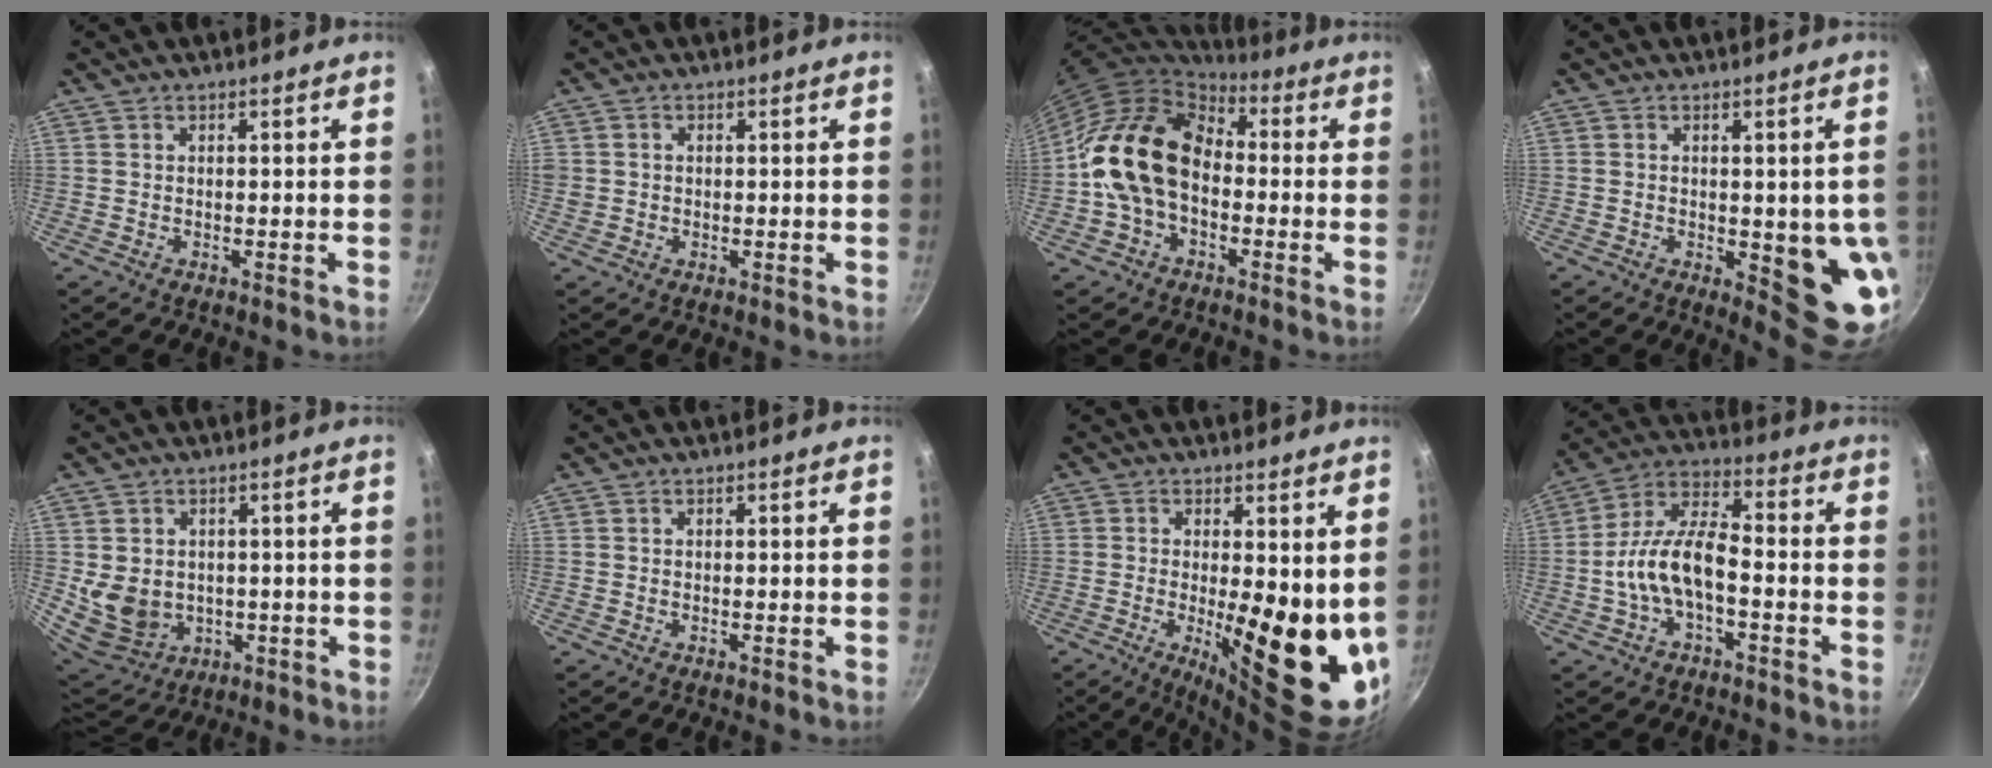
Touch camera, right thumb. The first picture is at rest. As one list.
[{"total": 1.7, "force": [0.2, 1.5, 0.7], "torque": [-0.007, 0.005, 0.005]}, {"total": 16.6, "force": [-1.5, 11.7, 11.6], "torque": [-0.180, 0.046, -0.043]}, {"total": 11.4, "force": [-1.5, 4.4, 10.4], "torque": [-0.091, -0.013, -0.014]}, {"total": 10.8, "force": [-0.5, 8.8, 6.2], "torque": [-0.102, -0.012, 0.019]}, {"total": 0.0}, {"total": 17.2, "force": [-0.2, 5.8, 16.2], "torque": [-0.195, -0.036, 0.009]}, {"total": 12.1, "force": [-3.0, 5.8, 10.2], "torque": [-0.181, 0.045, -0.067]}]